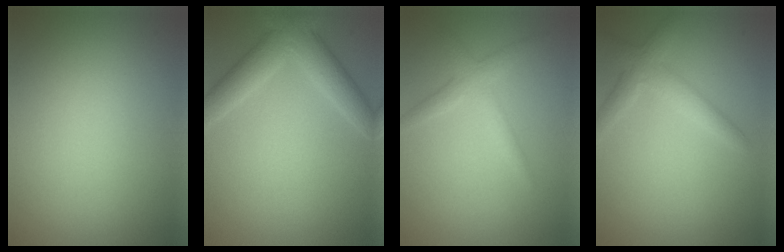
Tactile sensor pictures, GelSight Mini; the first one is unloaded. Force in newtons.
{"total": 4.8, "press": 4.8, "slide": 0.3}
{"total": 2.3, "press": 2.2, "slide": 0.1}
{"total": 2.8, "press": 2.8, "slide": 0.1}